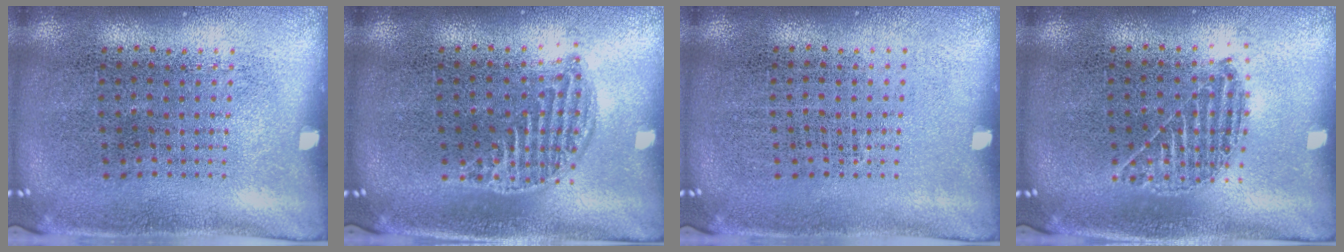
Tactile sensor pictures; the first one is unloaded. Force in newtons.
{"total": 1.2, "press": 1.0, "slide": 0.6}
{"total": 0.0}
{"total": 1.0, "press": 0.9, "slide": 0.2}